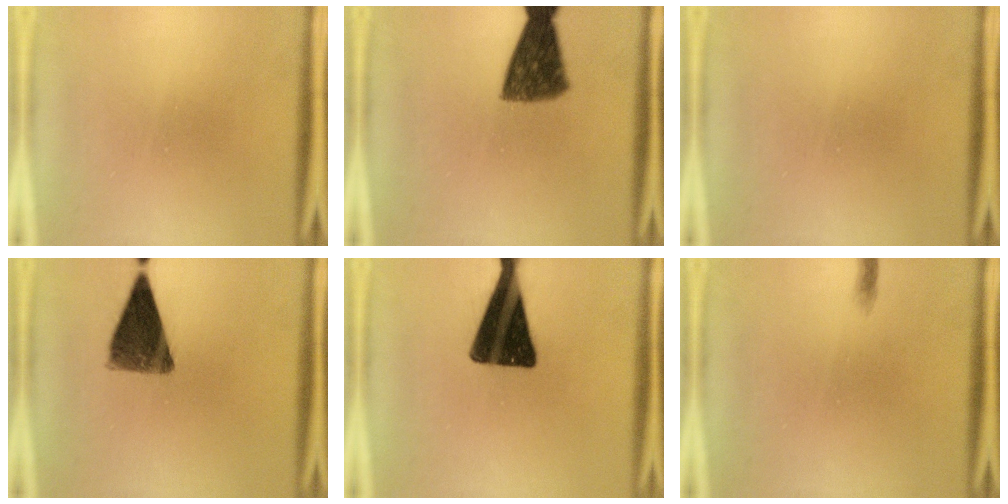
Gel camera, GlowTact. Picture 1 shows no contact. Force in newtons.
{"total": 9.7}
{"total": 0.0}
{"total": 10.3}
{"total": 15.5}
{"total": 0.6}